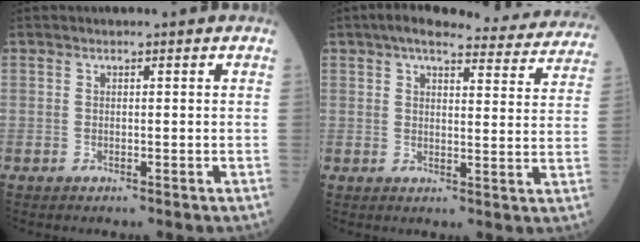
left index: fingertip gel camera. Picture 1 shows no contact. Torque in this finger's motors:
{"motor_torque": [0.30, -0.19, -0.05, 0.01]}